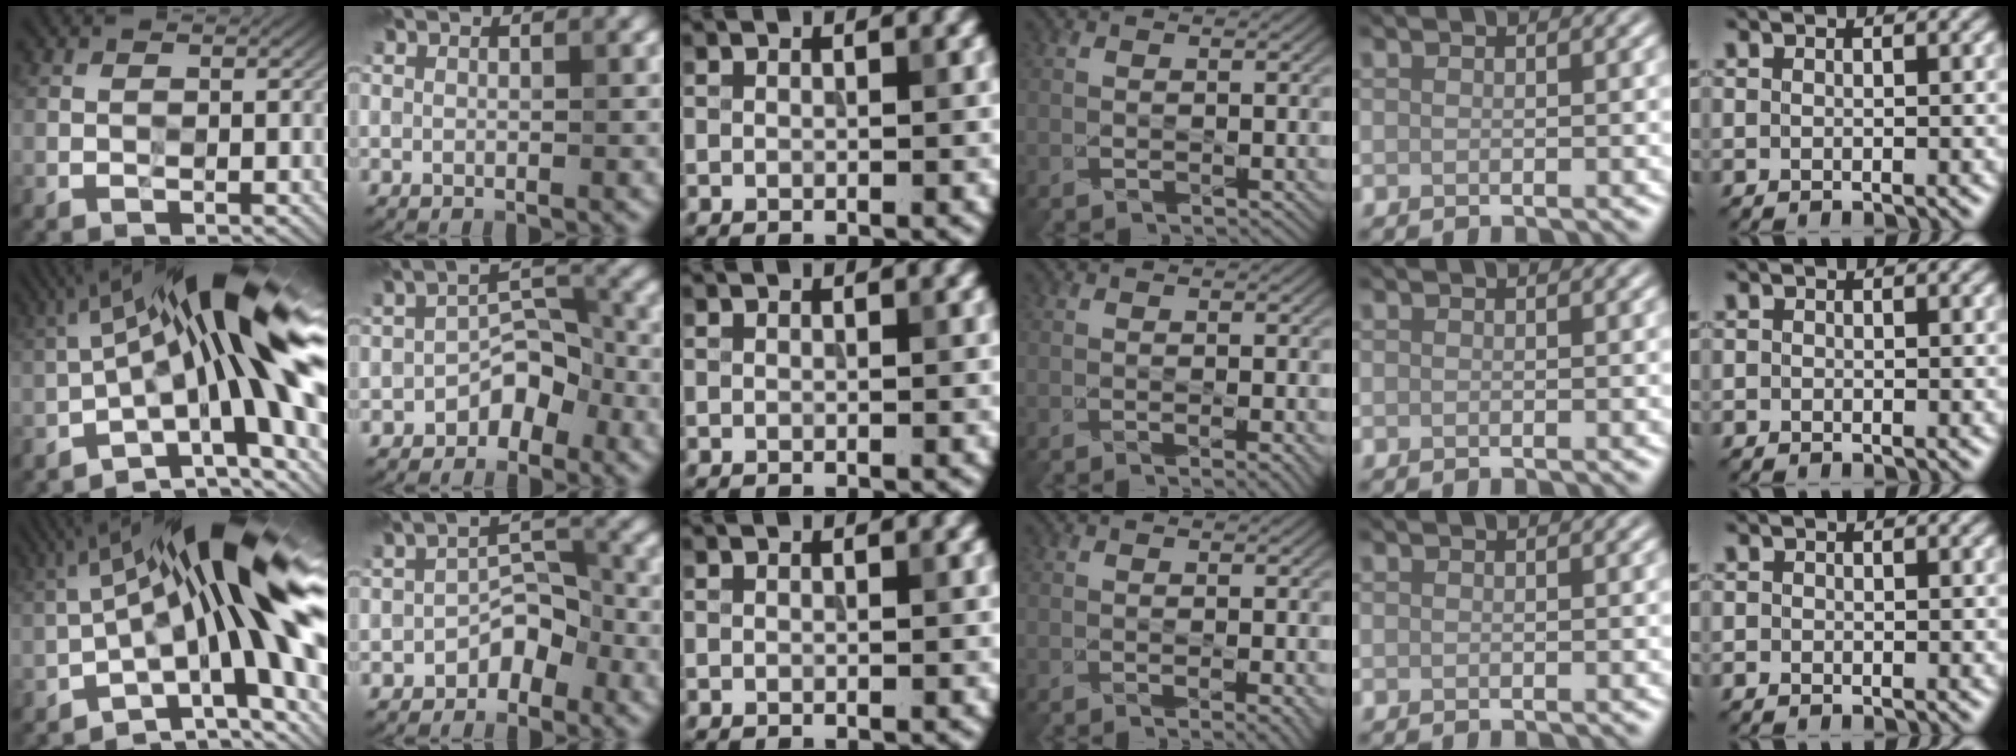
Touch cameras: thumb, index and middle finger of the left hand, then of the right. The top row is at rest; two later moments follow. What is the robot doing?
{"motion": "wipe", "object": "glasses"}